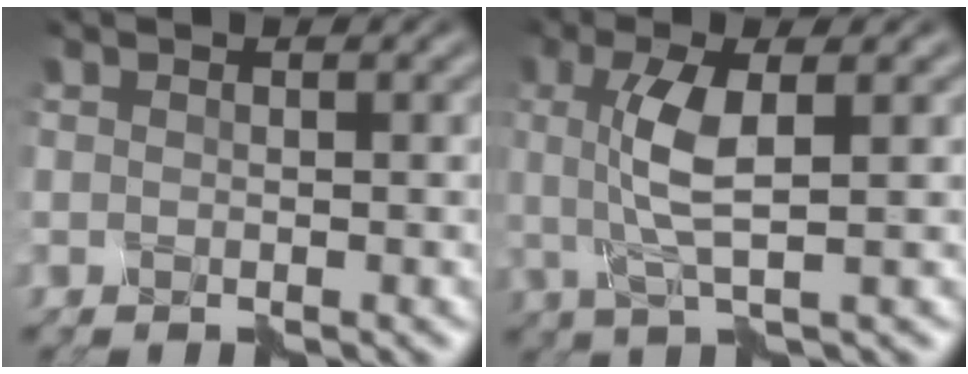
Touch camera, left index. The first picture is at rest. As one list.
[{"total": 4.1, "force": [0.4, 0.7, 4.0], "torque": [-0.098, 0.004, 0.014]}]